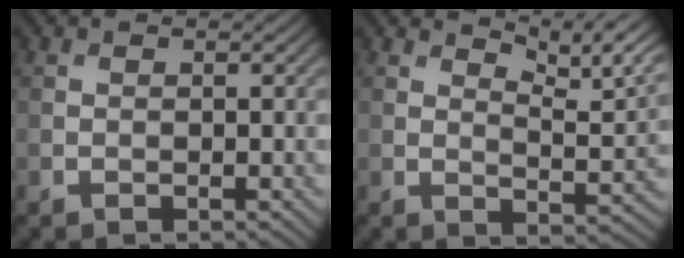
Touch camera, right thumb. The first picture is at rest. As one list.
[{"total": 7.2, "force": [5.4, 1.7, 4.4], "torque": [-0.075, -0.007, 0.084]}]